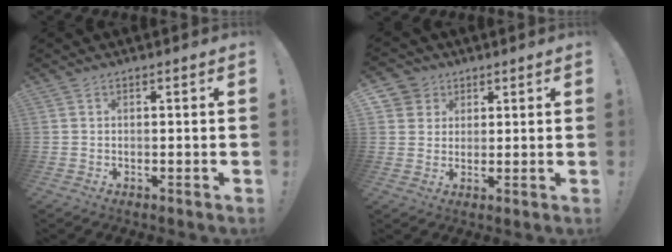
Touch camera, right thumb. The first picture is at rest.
{"total": 5.3, "force": [2.6, 4.6, 0.7], "torque": [-0.008, -0.016, 0.049]}